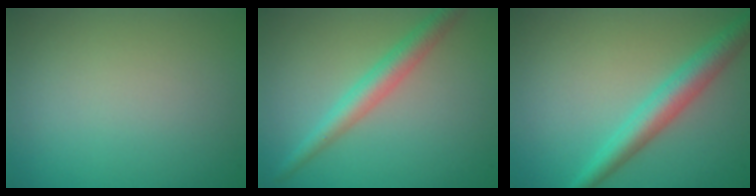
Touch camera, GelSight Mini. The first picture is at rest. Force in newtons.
{"total": 3.2, "press": 3.2, "slide": 0.1}
{"total": 4.1, "press": 4.1, "slide": 0.1}